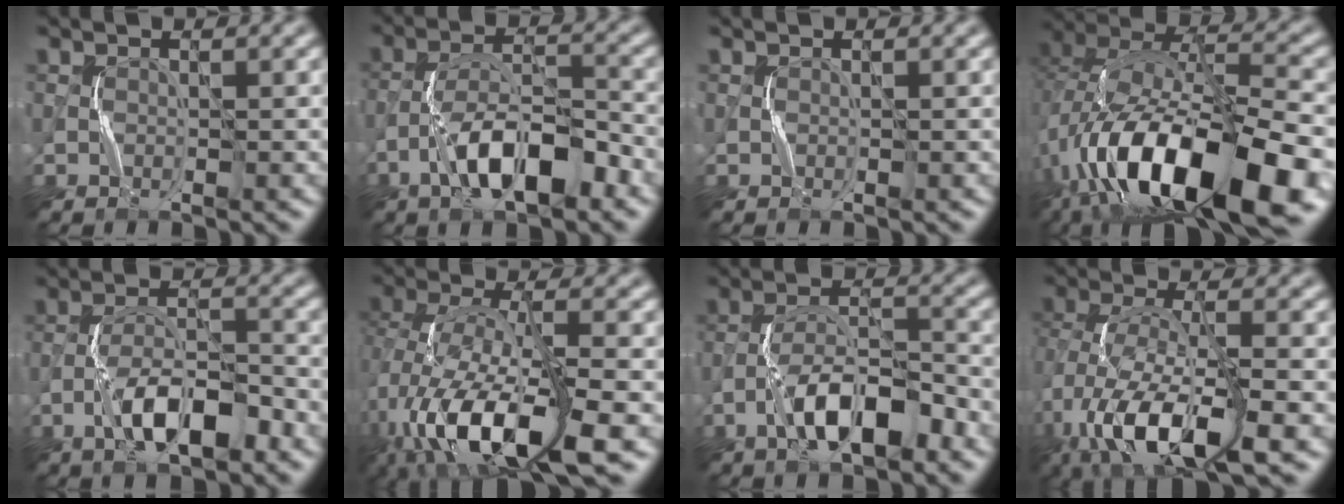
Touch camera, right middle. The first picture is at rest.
{"total": 6.8, "force": [-3.6, 2.4, 5.2], "torque": [-0.089, 0.013, -0.065]}
{"total": 0.0}
{"total": 16.2, "force": [-7.9, 6.7, 12.4], "torque": [-0.222, 0.002, -0.136]}
{"total": 5.4, "force": [-2.9, 2.0, 4.2], "torque": [-0.073, 0.010, -0.053]}
{"total": 10.9, "force": [-4.8, 4.3, 8.8], "torque": [-0.174, -0.008, -0.088]}
{"total": 6.1, "force": [-3.2, 2.2, 4.6], "torque": [-0.081, 0.013, -0.058]}
{"total": 9.5, "force": [-4.3, 4.1, 7.4], "torque": [-0.149, -0.004, -0.081]}